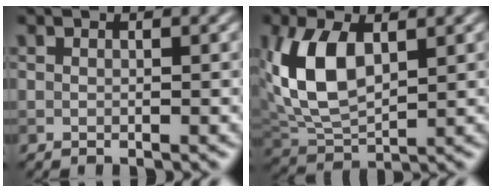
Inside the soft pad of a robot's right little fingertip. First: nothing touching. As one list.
[{"total": 7.1, "force": [1.7, 3.9, 5.7], "torque": [-0.126, 0.005, 0.035]}]